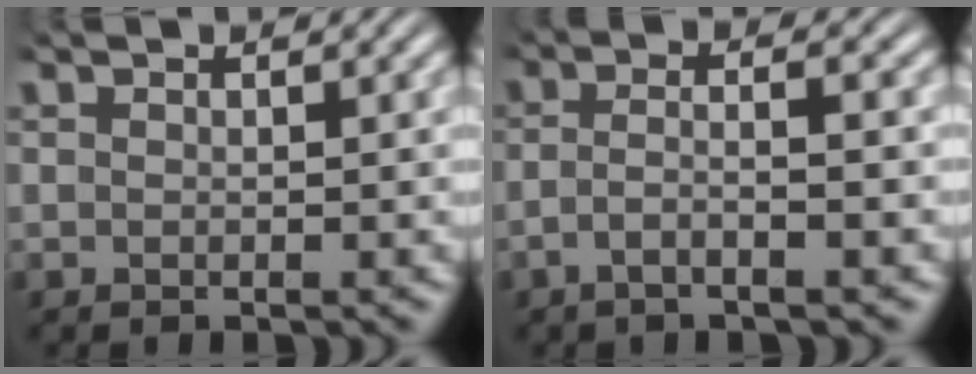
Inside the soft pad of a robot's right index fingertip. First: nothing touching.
{"total": 3.0, "force": [-1.5, 0.2, 2.6], "torque": [-0.054, -0.011, -0.022]}